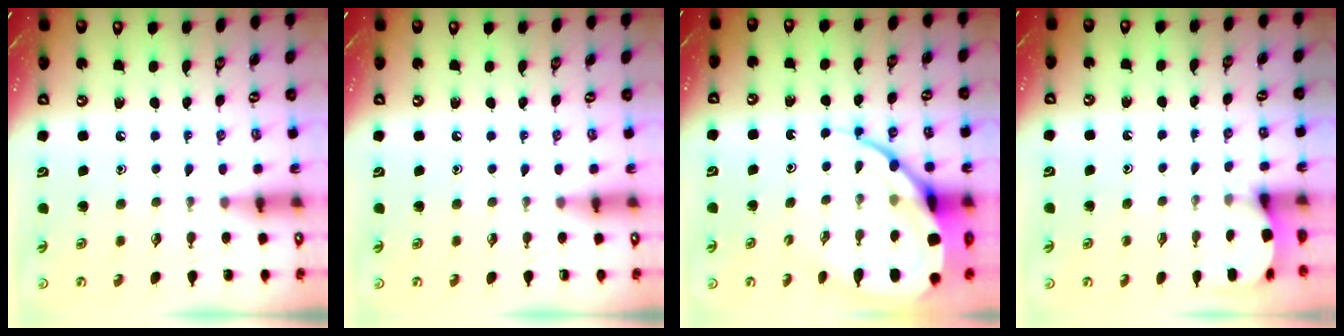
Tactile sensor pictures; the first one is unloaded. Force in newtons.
{"total": 0.0}
{"total": 13.1, "press": 13.1, "slide": 1.2}
{"total": 2.4, "press": 2.4, "slide": 0.3}